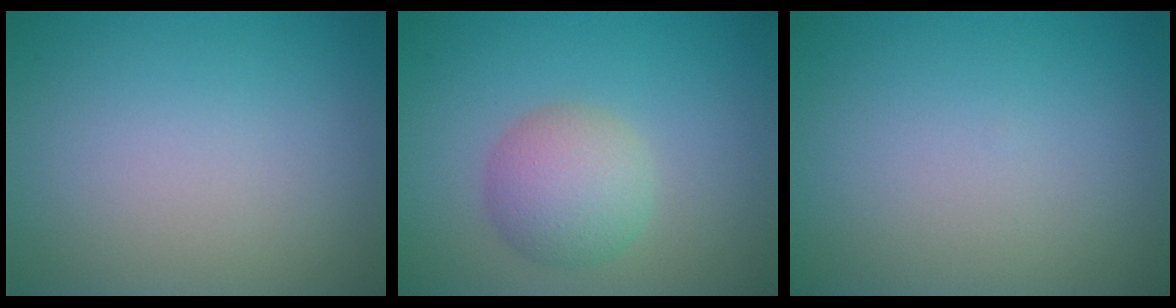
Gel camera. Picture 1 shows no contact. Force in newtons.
{"total": 4.1, "press": 4.1, "slide": 0.2}
{"total": 0.0}